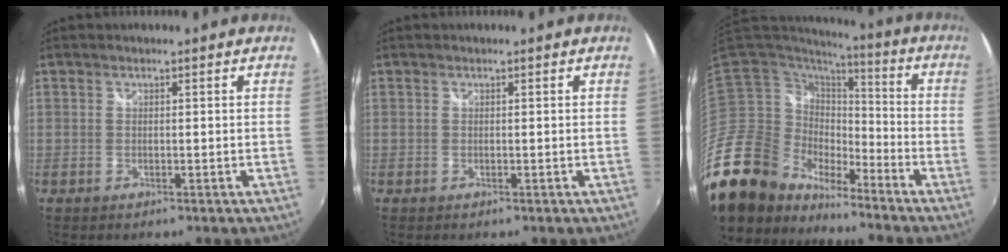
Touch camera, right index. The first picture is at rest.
{"total": 0.0}
{"total": 19.6, "force": [-16.0, 9.2, 6.7], "torque": [-0.154, -0.009, -0.296]}